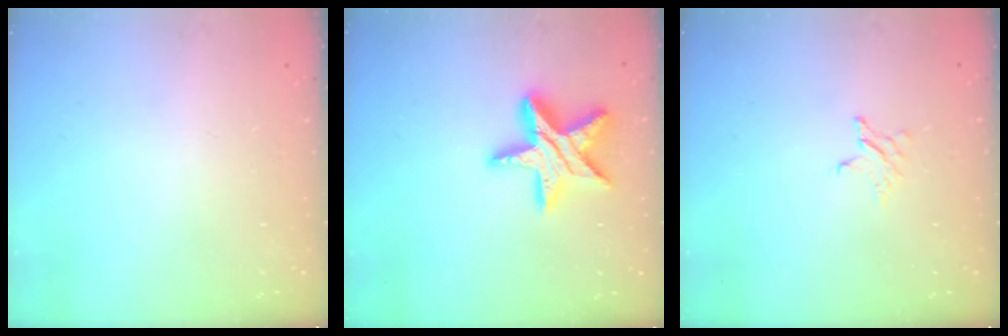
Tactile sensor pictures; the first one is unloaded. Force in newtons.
{"total": 15.3, "press": 15.3, "slide": 1.0}
{"total": 2.5, "press": 2.5, "slide": 0.3}